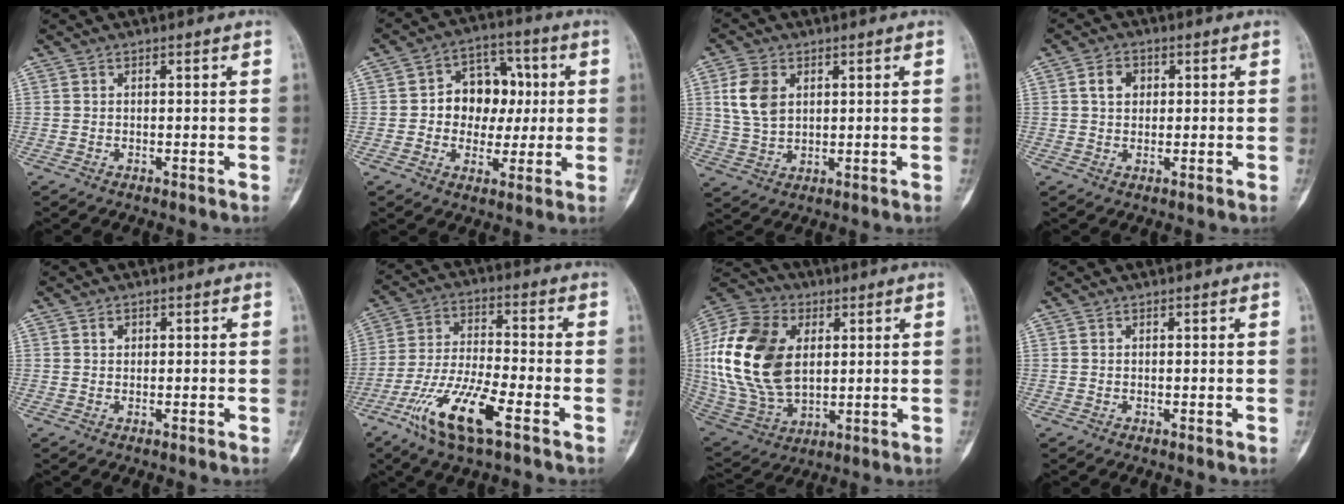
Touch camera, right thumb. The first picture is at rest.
{"total": 11.7, "force": [0.7, 9.0, 7.4], "torque": [-0.053, 0.022, 0.008]}
{"total": 7.6, "force": [2.3, 5.1, 5.1], "torque": [-0.095, -0.005, 0.050]}
{"total": 3.8, "force": [0.9, 3.0, 2.3], "torque": [-0.033, 0.004, 0.012]}
{"total": 0.9, "force": [0.3, 0.7, 0.5], "torque": [-0.006, 0.001, 0.002]}
{"total": 13.2, "force": [-6.9, 3.1, 10.8], "torque": [-0.230, 0.020, -0.132]}
{"total": 22.4, "force": [3.4, 14.9, 16.4], "torque": [-0.327, -0.008, 0.068]}
{"total": 0.0}